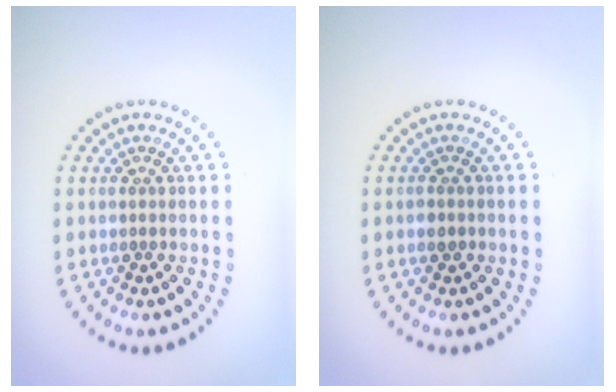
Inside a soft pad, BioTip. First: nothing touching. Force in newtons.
{"total": 0.9, "press": 0.8, "slide": 0.5}